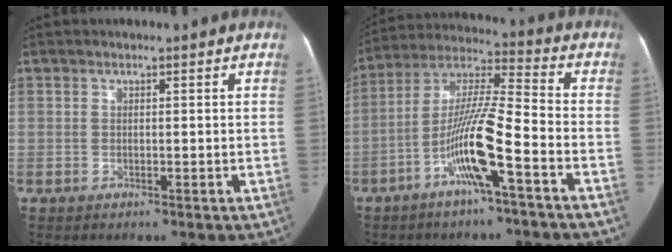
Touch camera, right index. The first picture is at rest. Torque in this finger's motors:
{"motor_torque": [1.80, -0.34, 0.42, 0.13]}